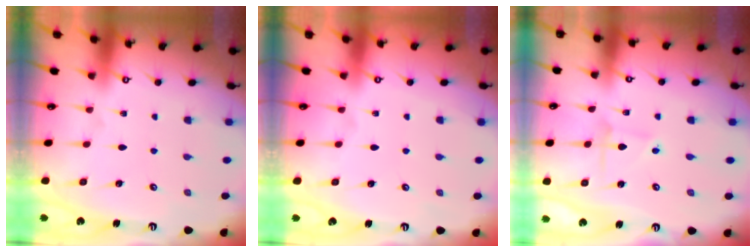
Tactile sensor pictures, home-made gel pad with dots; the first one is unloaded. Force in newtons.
{"total": 0.0}
{"total": 2.0, "press": 2.0, "slide": 0.2}